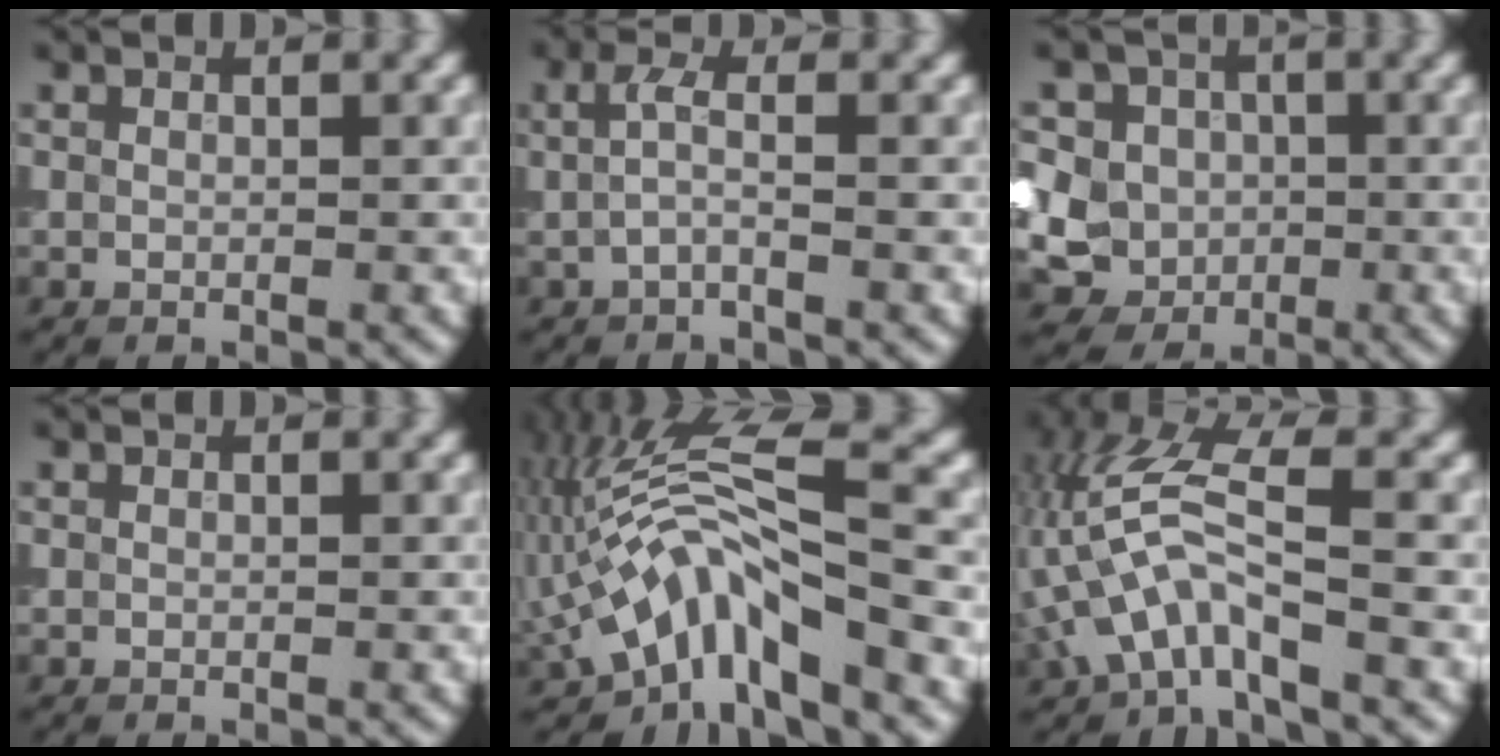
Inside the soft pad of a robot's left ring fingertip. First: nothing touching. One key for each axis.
{"total": 1.9, "fx": -0.1, "fy": 0.3, "fz": 1.9, "tx": -0.045, "ty": -0.001, "tz": -0.005}
{"total": 10.8, "fx": 0.6, "fy": 10.0, "fz": 4.0, "tx": -0.094, "ty": 0.025, "tz": -0.014}
{"total": 0.0}
{"total": 9.4, "fx": -2.8, "fy": 3.3, "fz": 8.3, "tx": -0.143, "ty": 0.021, "tz": -0.063}
{"total": 6.8, "fx": -2.1, "fy": 2.8, "fz": 5.8, "tx": -0.128, "ty": 0.016, "tz": -0.047}